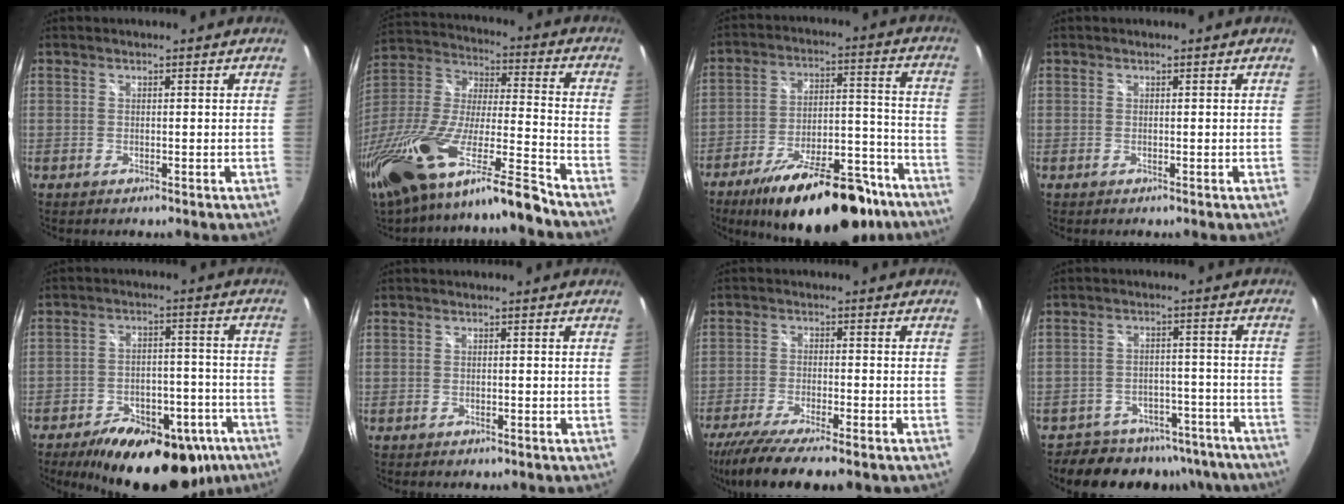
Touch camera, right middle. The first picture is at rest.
{"total": 26.6, "force": [-19.2, 2.6, 18.2], "torque": [-0.352, -0.060, -0.344]}
{"total": 24.4, "force": [-18.1, 8.7, 13.9], "torque": [-0.220, -0.002, -0.253]}
{"total": 0.0}
{"total": 23.7, "force": [-16.3, 11.4, 12.9], "torque": [-0.214, 0.005, -0.205]}
{"total": 0.9, "force": [-0.7, 0.6, 0.3], "torque": [-0.008, -0.003, -0.011]}
{"total": 12.7, "force": [-9.9, 2.1, 7.7], "torque": [-0.164, -0.048, -0.168]}
{"total": 14.3, "force": [-11.9, 6.9, 3.9], "torque": [-0.074, 0.018, -0.147]}